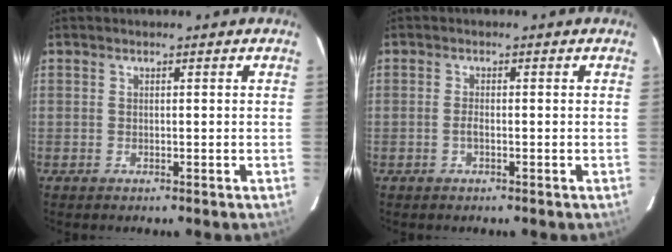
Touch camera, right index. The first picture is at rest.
{"total": 1.2, "force": [-0.5, 0.3, 1.1], "torque": [-0.023, 0.001, -0.010]}